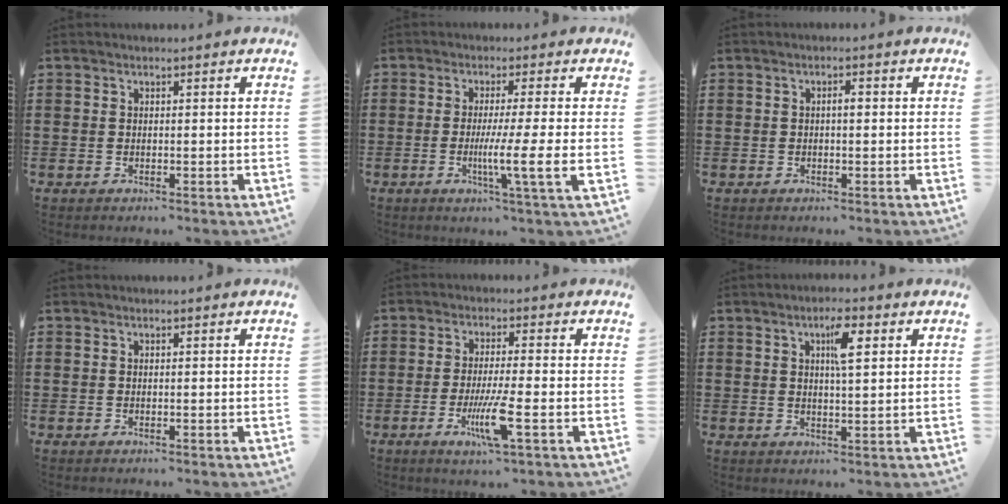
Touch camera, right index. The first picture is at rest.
{"total": 7.2, "force": [-1.3, -0.7, 7.1], "torque": [-0.120, -0.019, -0.023]}
{"total": 1.3, "force": [0.0, 0.4, 1.2], "torque": [-0.023, 0.001, -0.001]}
{"total": 0.0}
{"total": 7.2, "force": [-2.7, 0.6, 6.6], "torque": [-0.134, -0.020, -0.050]}
{"total": 4.9, "force": [1.9, 1.2, 4.3], "torque": [-0.076, 0.004, 0.026]}